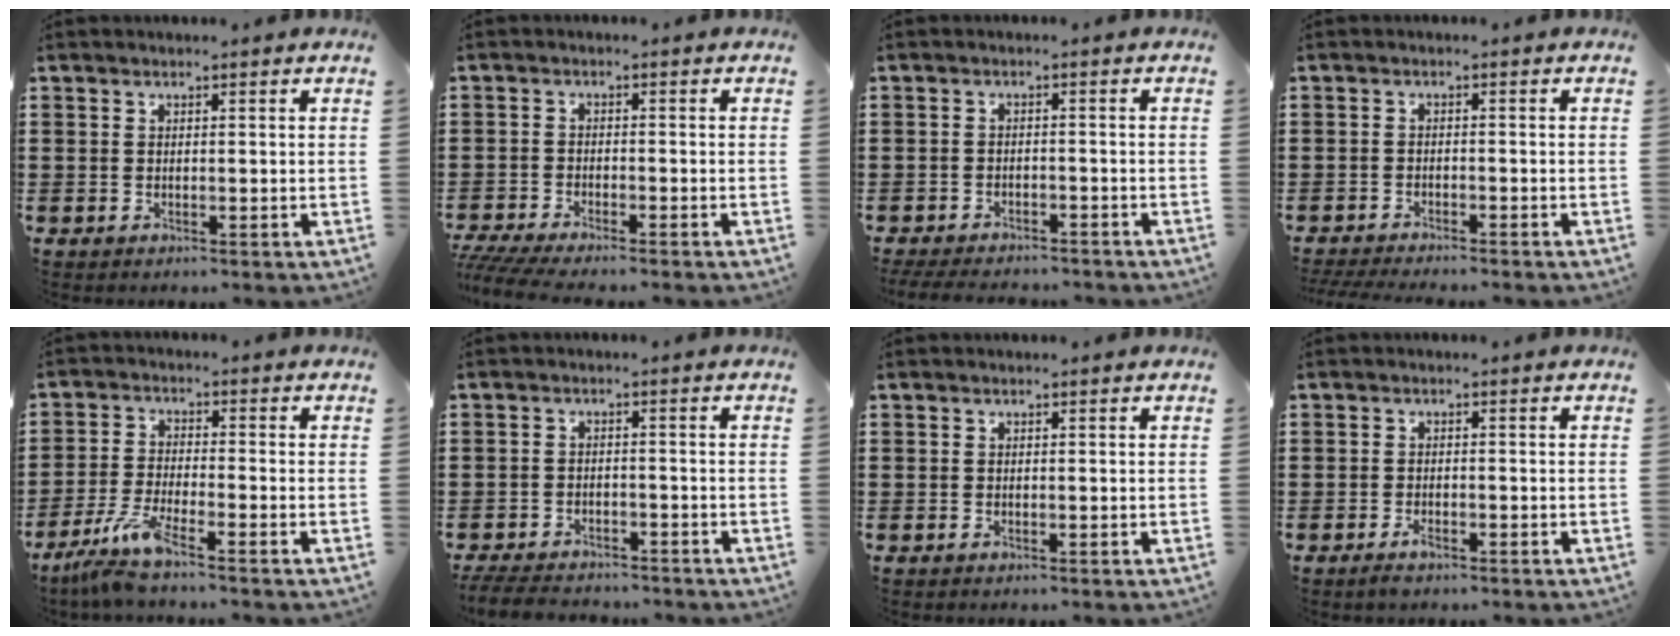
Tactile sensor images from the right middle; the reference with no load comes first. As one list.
[{"total": 2.9, "force": [-2.7, 0.1, 1.2], "torque": [-0.034, -0.009, -0.058]}, {"total": 2.7, "force": [-2.7, 0.4, 0.3], "torque": [-0.009, 0.000, -0.057]}, {"total": 2.0, "force": [-2.0, 0.0, 0.4], "torque": [-0.008, -0.001, -0.040]}, {"total": 6.2, "force": [-4.8, 0.1, 3.9], "torque": [-0.098, -0.023, -0.095]}, {"total": 3.8, "force": [-3.7, 0.7, 0.4], "torque": [-0.015, 0.003, -0.080]}, {"total": 0.0}, {"total": 1.8, "force": [-1.2, 0.6, 1.3], "torque": [-0.031, -0.005, -0.024]}]